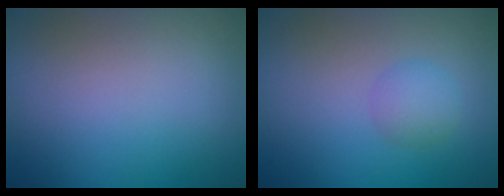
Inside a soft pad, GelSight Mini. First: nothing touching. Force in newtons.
{"total": 1.7, "press": 1.7, "slide": 0.1}